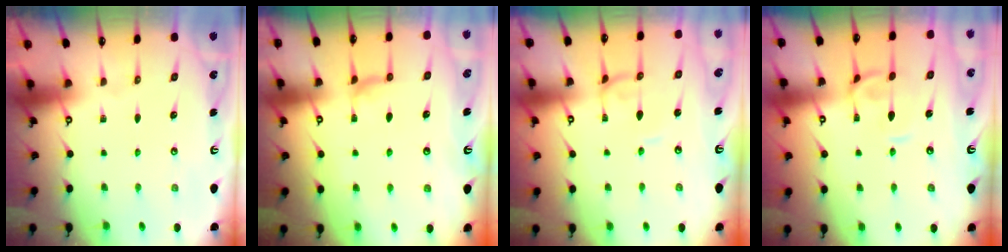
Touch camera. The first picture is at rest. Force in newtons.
{"total": 1.7, "press": 1.5, "slide": 0.8}
{"total": 2.2, "press": 2.2, "slide": 0.1}
{"total": 1.0, "press": 0.8, "slide": 0.6}